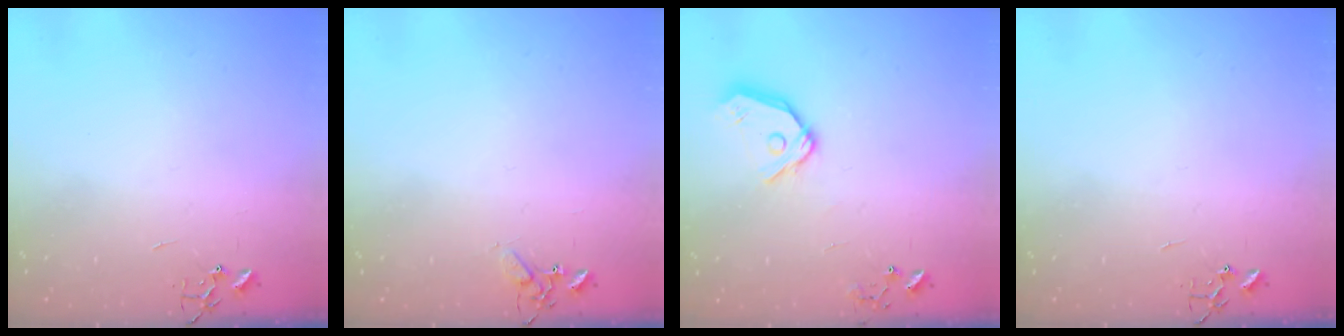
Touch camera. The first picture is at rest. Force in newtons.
{"total": 4.7, "press": 4.6, "slide": 0.6}
{"total": 12.2, "press": 12.1, "slide": 1.5}
{"total": 0.0}